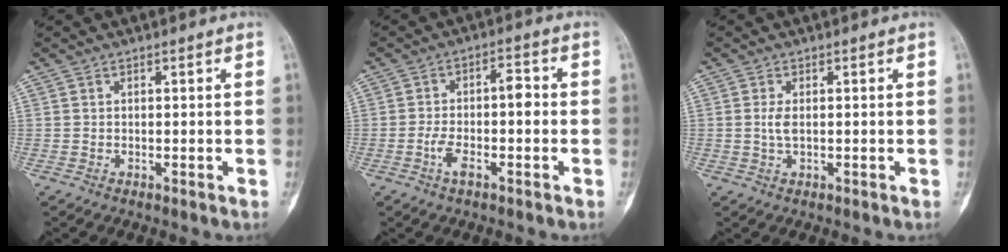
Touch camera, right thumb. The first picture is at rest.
{"total": 6.9, "force": [-1.5, 2.5, 6.3], "torque": [-0.116, 0.031, -0.027]}
{"total": 2.1, "force": [0.1, 0.9, 1.8], "torque": [-0.041, -0.001, 0.002]}